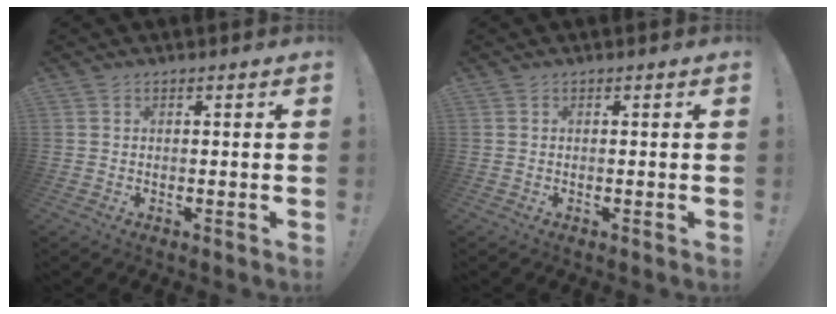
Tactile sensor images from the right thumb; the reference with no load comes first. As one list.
[{"total": 0.0}]